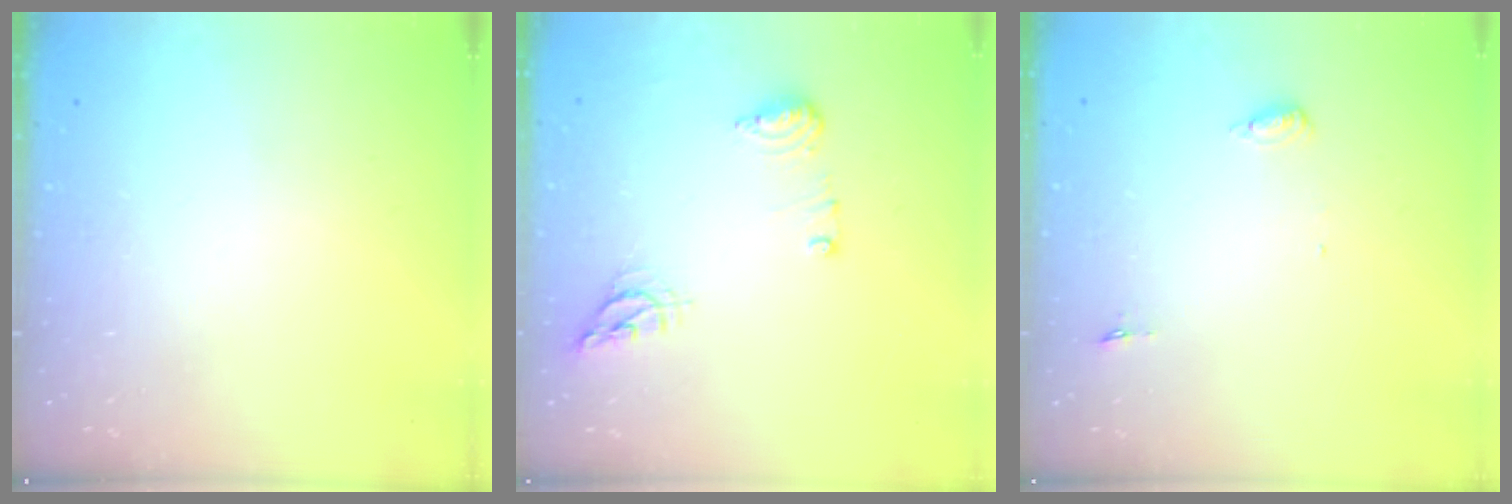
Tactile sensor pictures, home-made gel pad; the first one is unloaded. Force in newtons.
{"total": 11.7, "press": 10.0, "slide": 6.1}
{"total": 4.7, "press": 4.5, "slide": 1.4}